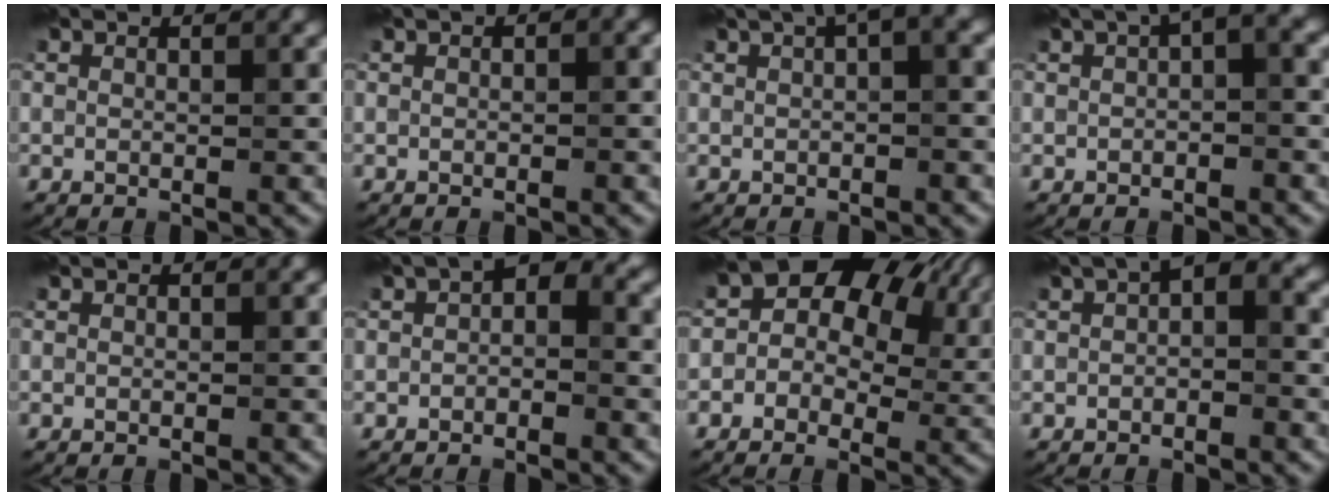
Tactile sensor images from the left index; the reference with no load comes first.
{"total": 1.4, "force": [0.1, 0.9, 1.1], "torque": [-0.011, 0.004, 0.002]}
{"total": 3.0, "force": [1.2, 0.7, 2.6], "torque": [-0.034, 0.017, 0.016]}
{"total": 3.1, "force": [0.8, 1.1, 2.8], "torque": [-0.032, 0.016, 0.007]}
{"total": 0.0}
{"total": 2.2, "force": [-0.4, 1.3, 1.8], "torque": [-0.025, 0.010, -0.015]}
{"total": 9.8, "force": [2.5, 6.7, 6.7], "torque": [-0.073, 0.019, 0.022]}
{"total": 2.4, "force": [-0.1, 1.2, 2.1], "torque": [-0.030, 0.014, -0.008]}